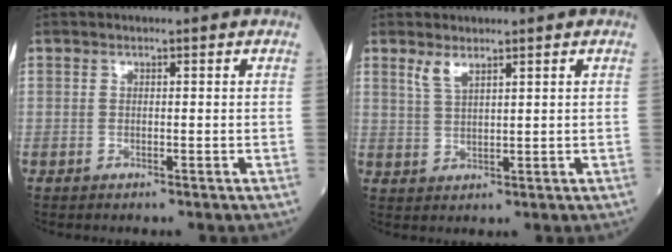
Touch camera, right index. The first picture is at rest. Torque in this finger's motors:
{"motor_torque": [0.23, 0.24, 0.01, 0.04]}